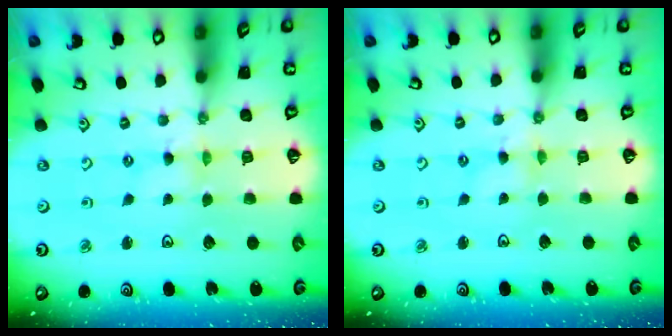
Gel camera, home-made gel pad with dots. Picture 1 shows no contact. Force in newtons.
{"total": 2.3, "press": 2.2, "slide": 0.4}